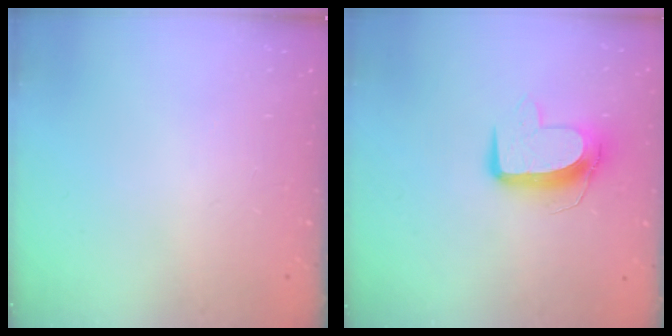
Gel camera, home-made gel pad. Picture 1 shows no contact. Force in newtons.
{"total": 10.5, "press": 10.5, "slide": 0.3}